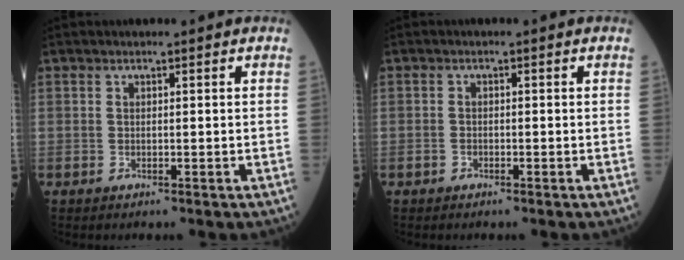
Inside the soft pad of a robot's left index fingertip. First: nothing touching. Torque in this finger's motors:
{"motor_torque": [-0.11, -0.43, -0.02, -0.01]}